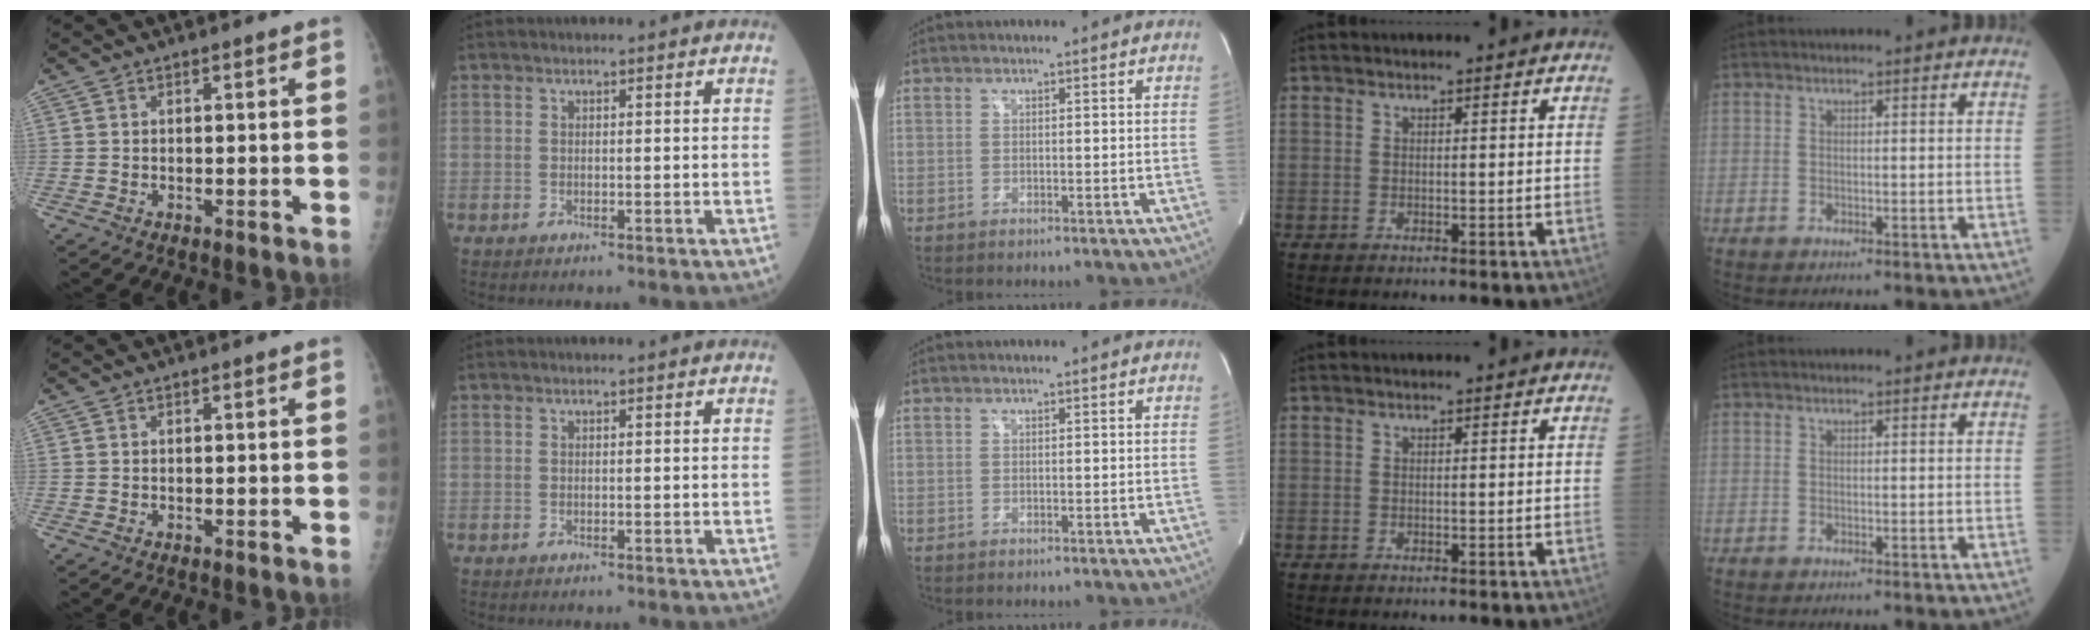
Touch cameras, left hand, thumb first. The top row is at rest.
{}